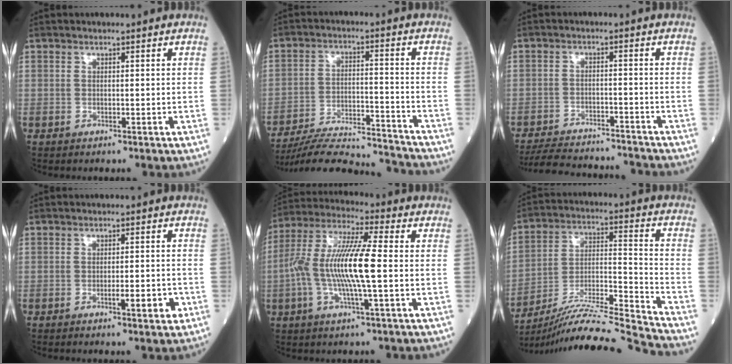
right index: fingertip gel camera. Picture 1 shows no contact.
{"total": 16.5, "force": [-16.1, 0.7, 3.5], "torque": [-0.066, 0.009, -0.247]}
{"total": 13.0, "force": [-12.4, 2.4, 3.1], "torque": [-0.055, 0.006, -0.180]}
{"total": 3.7, "force": [-1.5, 0.6, 3.4], "torque": [-0.049, -0.001, -0.019]}
{"total": 13.5, "force": [-1.5, 1.0, 13.4], "torque": [-0.271, 0.006, -0.037]}
{"total": 20.8, "force": [-19.5, -2.9, 6.7], "torque": [-0.132, -0.013, -0.329]}